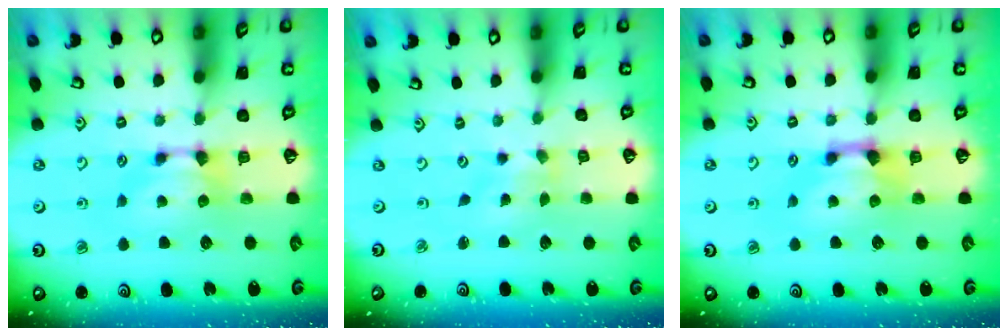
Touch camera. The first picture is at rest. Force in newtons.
{"total": 2.8, "press": 2.7, "slide": 0.9}
{"total": 1.5, "press": 0.7, "slide": 1.4}